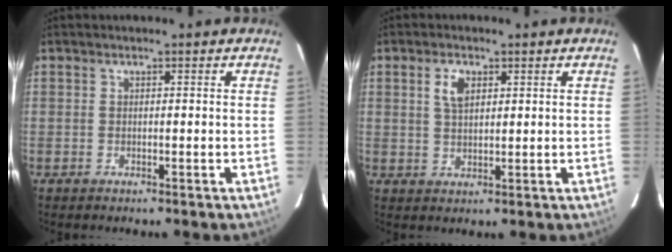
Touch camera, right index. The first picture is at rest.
{"total": 4.0, "force": [1.6, 2.2, 2.9], "torque": [-0.055, 0.007, 0.031]}